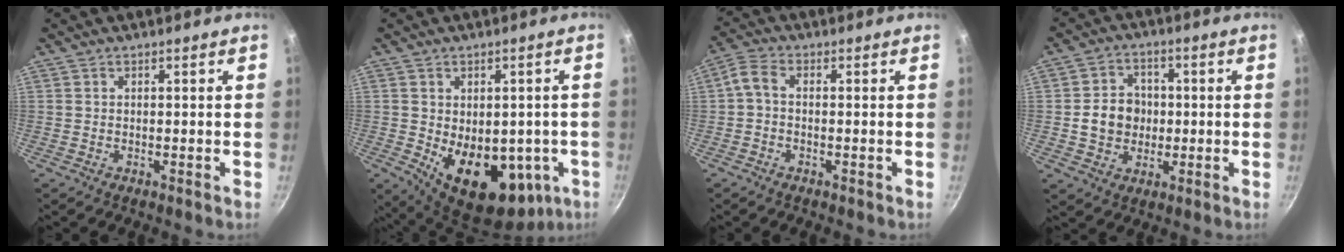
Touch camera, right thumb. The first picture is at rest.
{"total": 17.8, "force": [-3.6, 11.4, 13.2], "torque": [-0.153, -0.021, -0.023]}
{"total": 3.4, "force": [-0.5, 2.0, 2.8], "torque": [-0.076, 0.017, -0.022]}
{"total": 8.2, "force": [-0.3, 7.2, 4.1], "torque": [-0.039, 0.012, -0.008]}